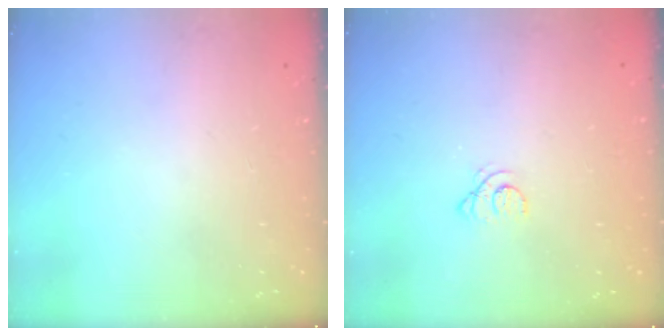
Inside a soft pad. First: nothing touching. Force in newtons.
{"total": 1.6, "press": 1.6, "slide": 0.2}